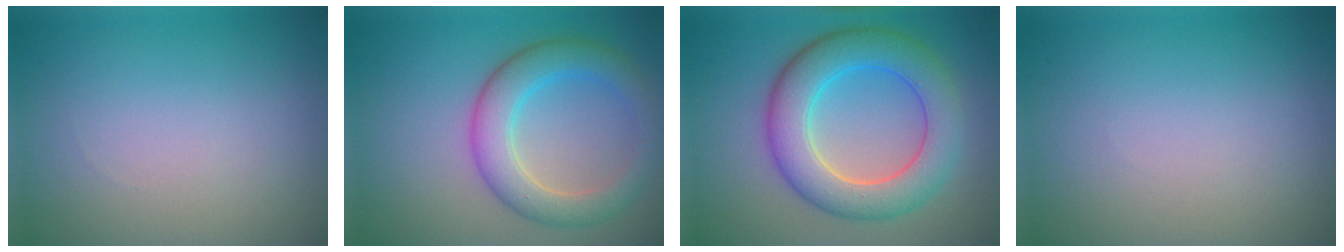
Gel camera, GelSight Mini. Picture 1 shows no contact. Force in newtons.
{"total": 5.3, "press": 5.3, "slide": 0.1}
{"total": 7.5, "press": 7.5, "slide": 0.4}
{"total": 0.0}